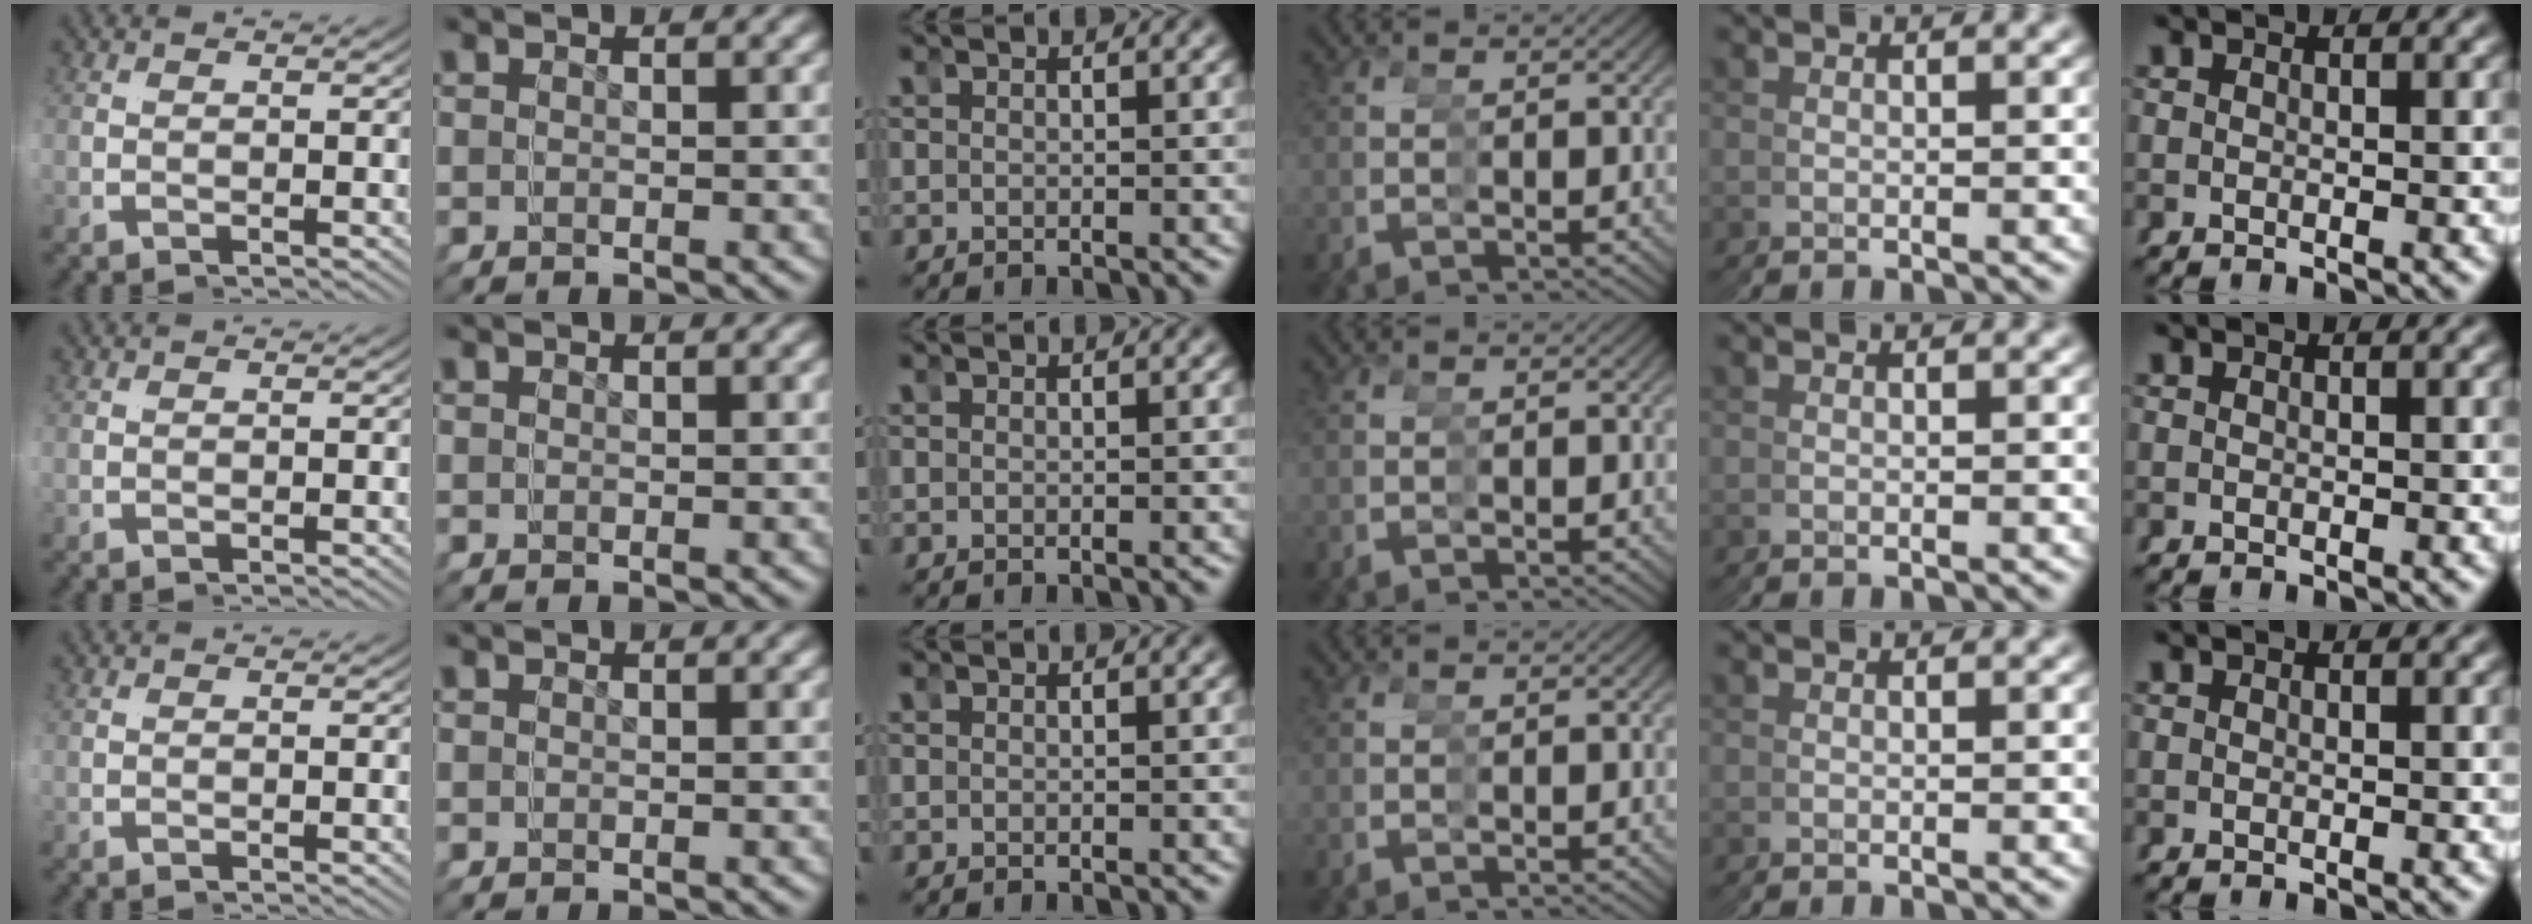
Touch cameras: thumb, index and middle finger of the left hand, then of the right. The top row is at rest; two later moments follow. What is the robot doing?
{"motion": "reach", "object": "drawer"}